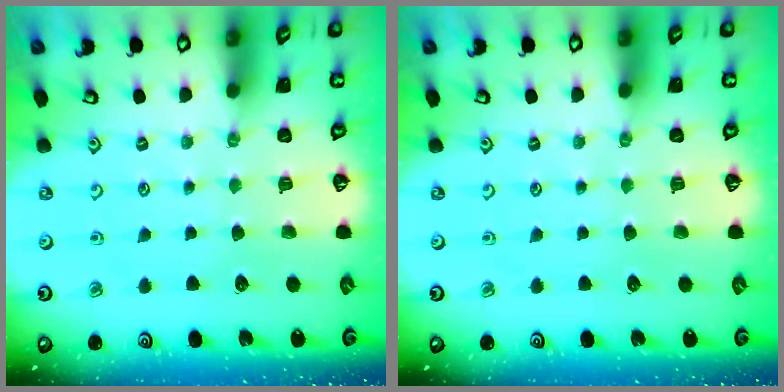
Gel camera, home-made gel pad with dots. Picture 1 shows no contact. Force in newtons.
{"total": 0.0}